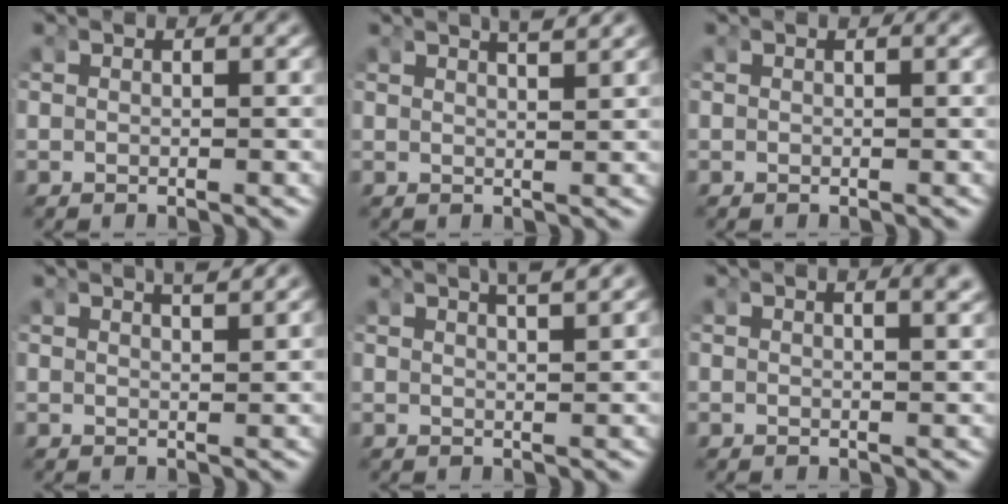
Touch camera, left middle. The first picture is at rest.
{"total": 2.6, "force": [2.1, -0.6, 1.3], "torque": [-0.015, -0.004, 0.042]}
{"total": 0.0}
{"total": 2.3, "force": [1.9, -0.7, 1.0], "torque": [-0.012, -0.006, 0.039]}
{"total": 3.8, "force": [3.0, 0.0, 2.4], "torque": [-0.030, 0.004, 0.052]}
{"total": 1.8, "force": [1.1, -0.1, 1.4], "torque": [-0.015, -0.004, 0.020]}